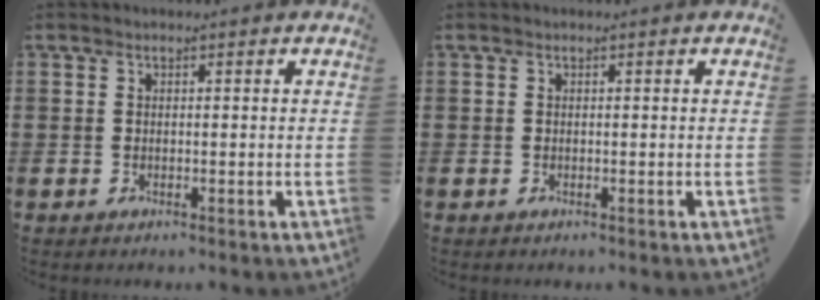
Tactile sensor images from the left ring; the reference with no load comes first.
{"total": 0.0}